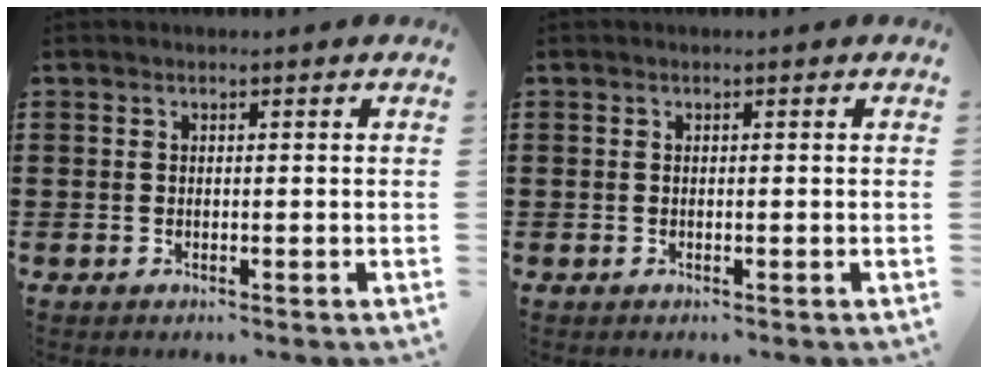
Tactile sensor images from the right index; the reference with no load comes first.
{"total": 0.0}